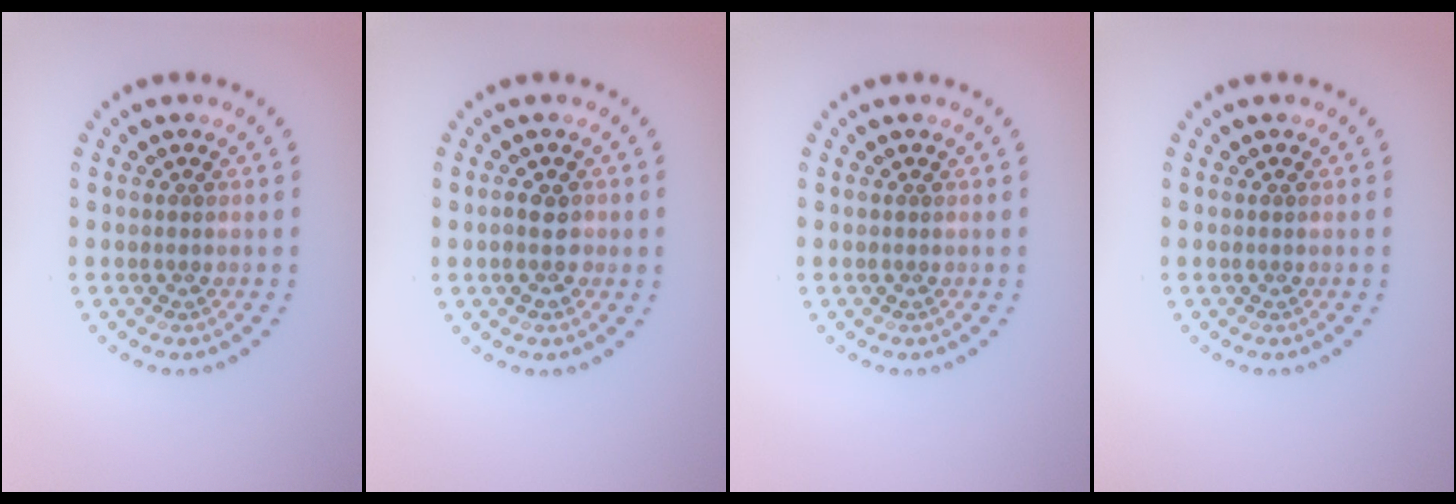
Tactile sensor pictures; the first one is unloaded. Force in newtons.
{"total": 1.9, "press": 1.8, "slide": 0.5}
{"total": 0.0}
{"total": 0.0}